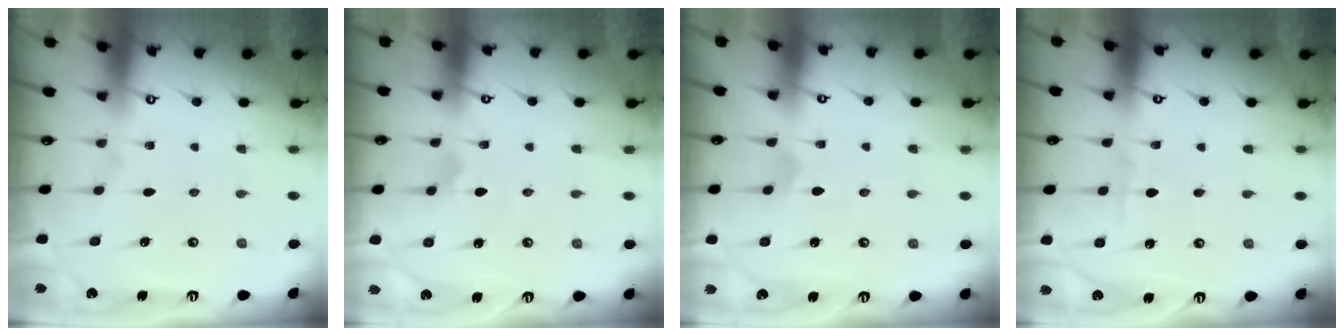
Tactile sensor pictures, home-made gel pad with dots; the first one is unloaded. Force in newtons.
{"total": 3.2, "press": 3.2, "slide": 0.1}
{"total": 2.0, "press": 2.0, "slide": 0.2}
{"total": 2.2, "press": 2.2, "slide": 0.3}